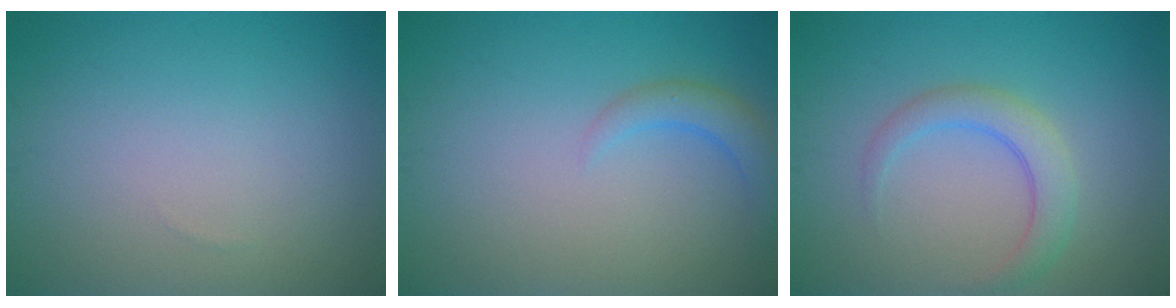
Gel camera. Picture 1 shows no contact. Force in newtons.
{"total": 2.3, "press": 2.3, "slide": 0.3}
{"total": 3.0, "press": 3.0, "slide": 0.1}